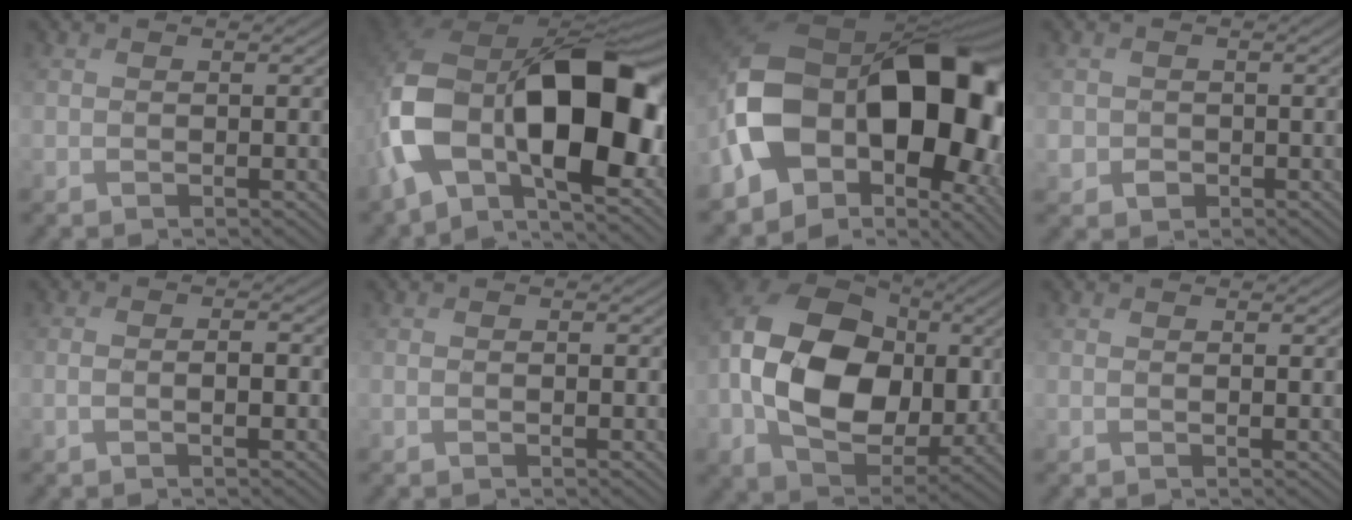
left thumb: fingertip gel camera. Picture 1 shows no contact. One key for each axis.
{"total": 18.2, "fx": -3.5, "fy": 10.4, "fz": 14.6, "tx": -0.283, "ty": -0.030, "tz": -0.046}
{"total": 20.5, "fx": -2.9, "fy": 13.9, "fz": 14.7, "tx": -0.309, "ty": -0.023, "tz": -0.033}
{"total": 2.3, "fx": -0.6, "fy": 2.1, "fz": 0.6, "tx": -0.017, "ty": -0.010, "tz": -0.013}
{"total": 2.3, "fx": -0.9, "fy": 1.0, "fz": 1.9, "tx": -0.031, "ty": 0.005, "tz": -0.020}
{"total": 0.9, "fx": -0.3, "fy": 0.5, "fz": 0.6, "tx": -0.010, "ty": 0.000, "tz": -0.004}
{"total": 17.4, "fx": -0.3, "fy": 12.5, "fz": 12.1, "tx": -0.276, "ty": -0.005, "tz": -0.007}
{"total": 0.8, "fx": 0.0, "fy": 0.1, "fz": 0.8, "tx": -0.013, "ty": -0.002, "tz": -0.001}